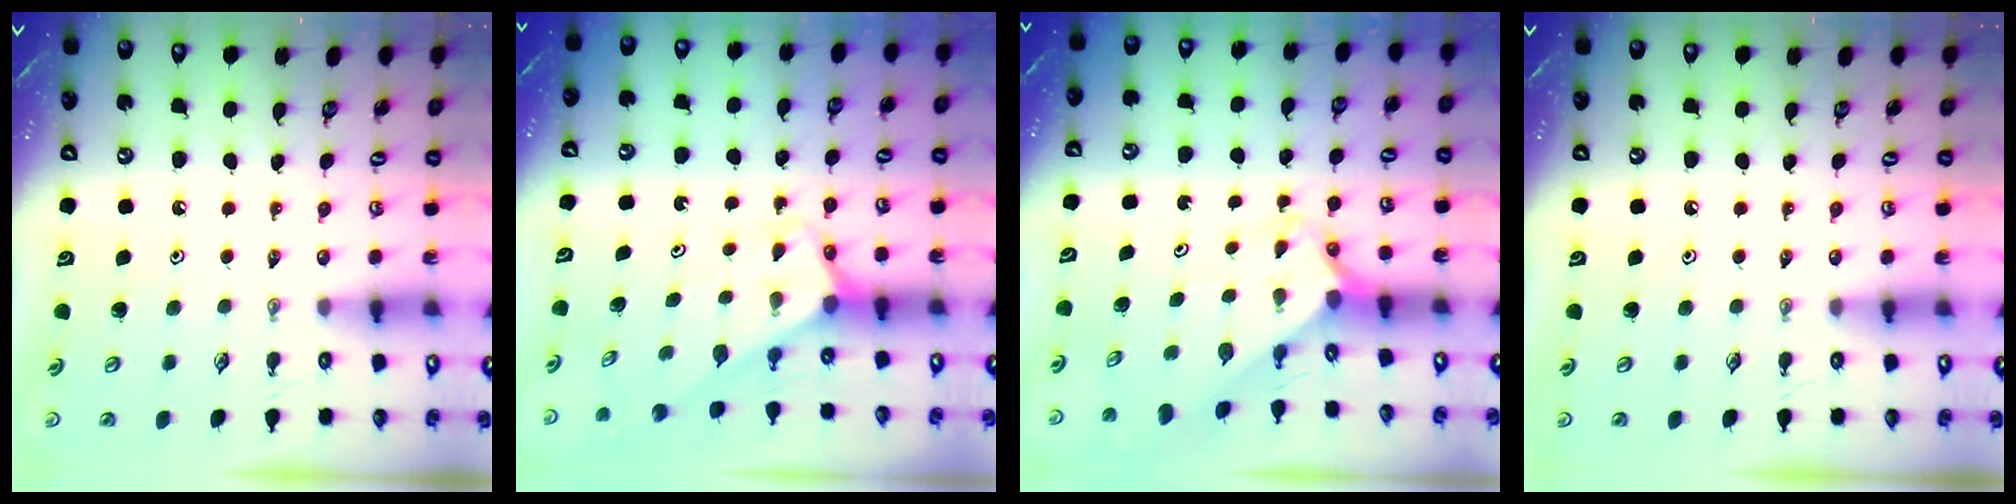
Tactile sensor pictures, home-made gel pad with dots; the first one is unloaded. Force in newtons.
{"total": 2.6, "press": 2.6, "slide": 0.1}
{"total": 2.3, "press": 2.3, "slide": 0.2}
{"total": 0.0}